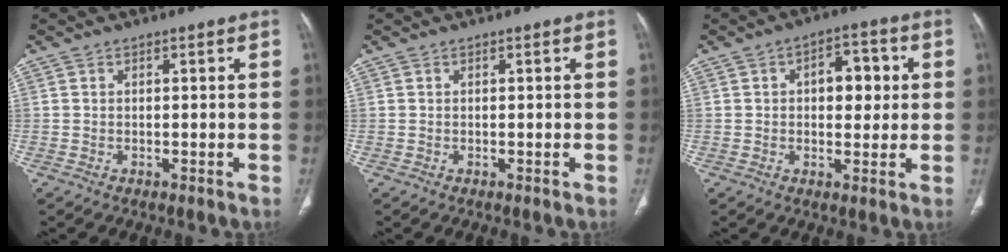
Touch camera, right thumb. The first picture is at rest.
{"total": 0.0}
{"total": 8.2, "force": [1.4, 4.8, 6.5], "torque": [-0.061, 0.011, 0.020]}